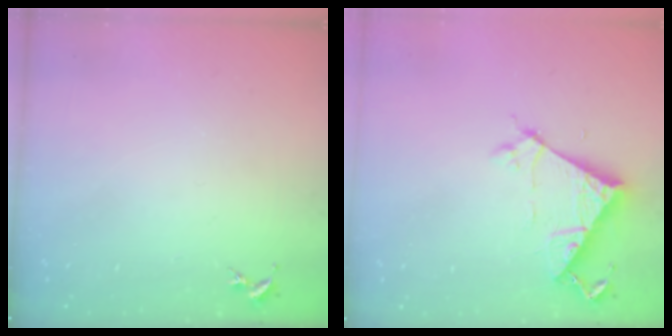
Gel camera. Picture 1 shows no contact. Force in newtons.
{"total": 6.4, "press": 6.4, "slide": 0.4}